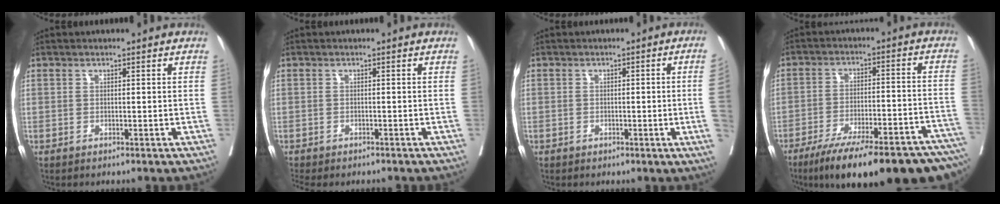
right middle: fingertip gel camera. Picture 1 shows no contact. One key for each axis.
{"total": 5.9, "fx": -5.1, "fy": 2.1, "fz": 2.1, "tx": -0.029, "ty": -0.002, "tz": -0.070}
{"total": 3.8, "fx": -0.8, "fy": -0.4, "fz": 3.7, "tx": -0.050, "ty": 0.002, "tz": -0.011}
{"total": 25.5, "fx": -19.2, "fy": 4.0, "fz": 16.3, "tx": -0.173, "ty": -0.009, "tz": -0.267}